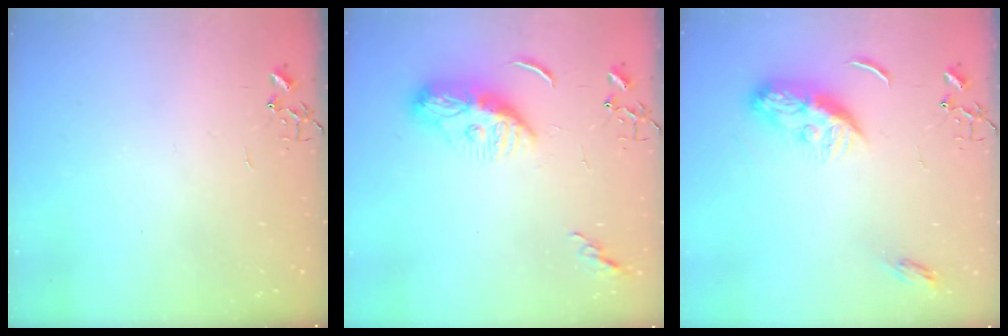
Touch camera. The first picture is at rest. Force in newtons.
{"total": 9.9, "press": 9.9, "slide": 1.1}
{"total": 10.9, "press": 10.9, "slide": 0.2}